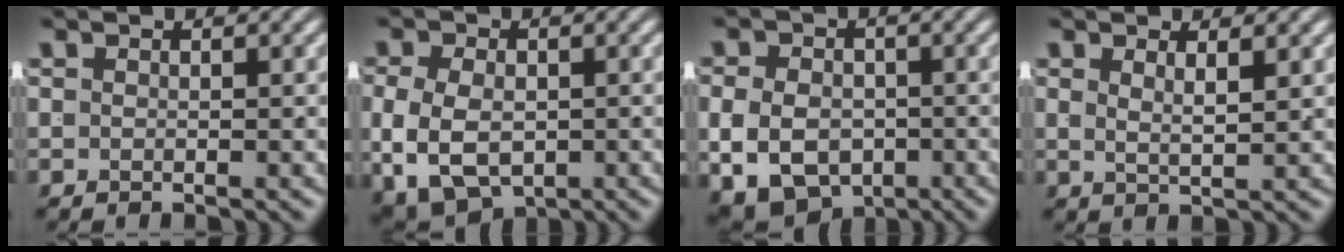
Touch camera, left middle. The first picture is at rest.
{"total": 8.1, "force": [-2.0, 6.4, 4.6], "torque": [-0.108, -0.037, -0.015]}
{"total": 9.6, "force": [-3.6, 7.7, 4.4], "torque": [-0.092, -0.043, -0.049]}
{"total": 1.7, "force": [0.9, -0.9, 1.2], "torque": [-0.014, -0.012, 0.027]}